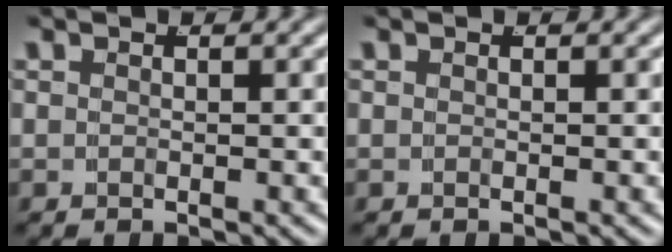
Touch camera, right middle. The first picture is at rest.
{"total": 0.0}